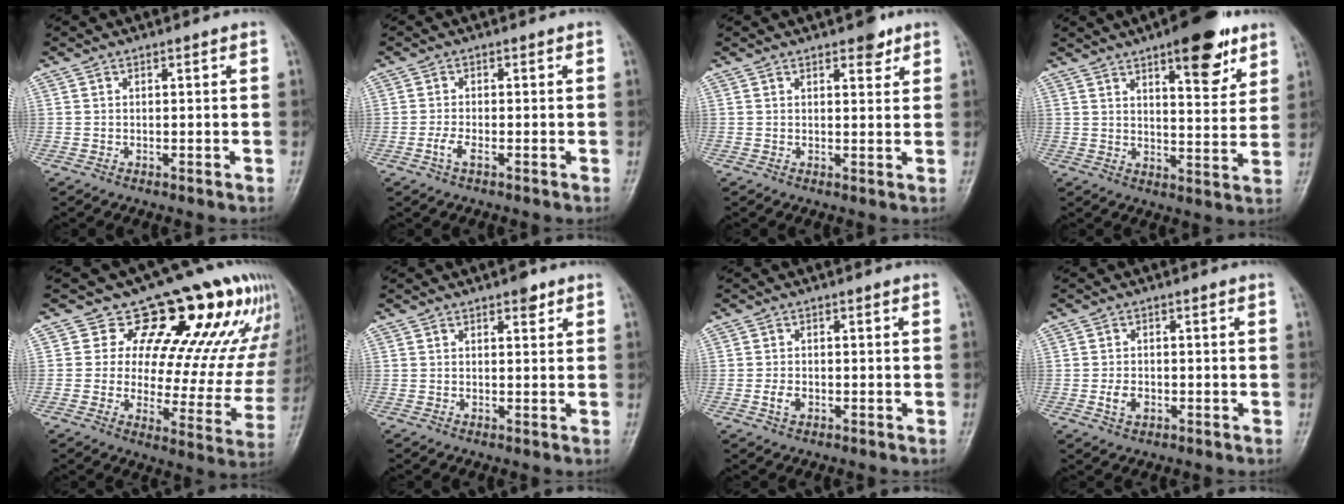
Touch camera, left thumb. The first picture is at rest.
{"total": 2.3, "force": [-1.1, 0.9, 1.9], "torque": [-0.044, 0.004, -0.024]}
{"total": 3.3, "force": [2.2, 1.5, 1.9], "torque": [-0.011, -0.010, 0.029]}
{"total": 13.1, "force": [7.8, 4.5, 9.5], "torque": [-0.099, -0.039, 0.107]}
{"total": 19.4, "force": [12.3, 9.8, 11.5], "torque": [-0.078, -0.066, 0.147]}
{"total": 2.2, "force": [1.4, 1.1, 1.4], "torque": [-0.010, -0.005, 0.017]}
{"total": 2.3, "force": [-0.8, 1.6, 1.5], "torque": [-0.027, 0.002, -0.014]}
{"total": 3.1, "force": [-0.9, 2.2, 2.0], "torque": [-0.032, 0.003, -0.015]}